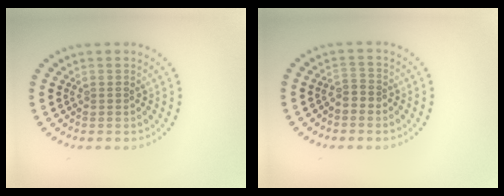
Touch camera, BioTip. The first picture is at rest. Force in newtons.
{"total": 1.4, "press": 1.2, "slide": 0.8}